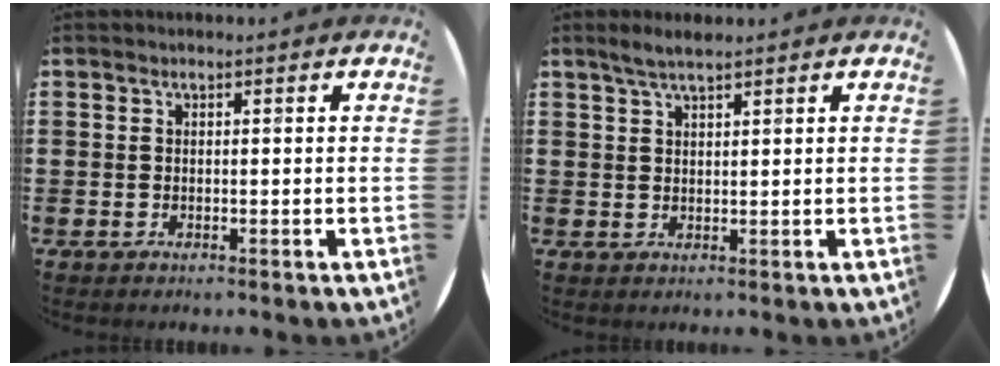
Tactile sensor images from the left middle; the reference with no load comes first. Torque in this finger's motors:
{"motor_torque": [0.26, -0.21, 0.05, 0.04]}